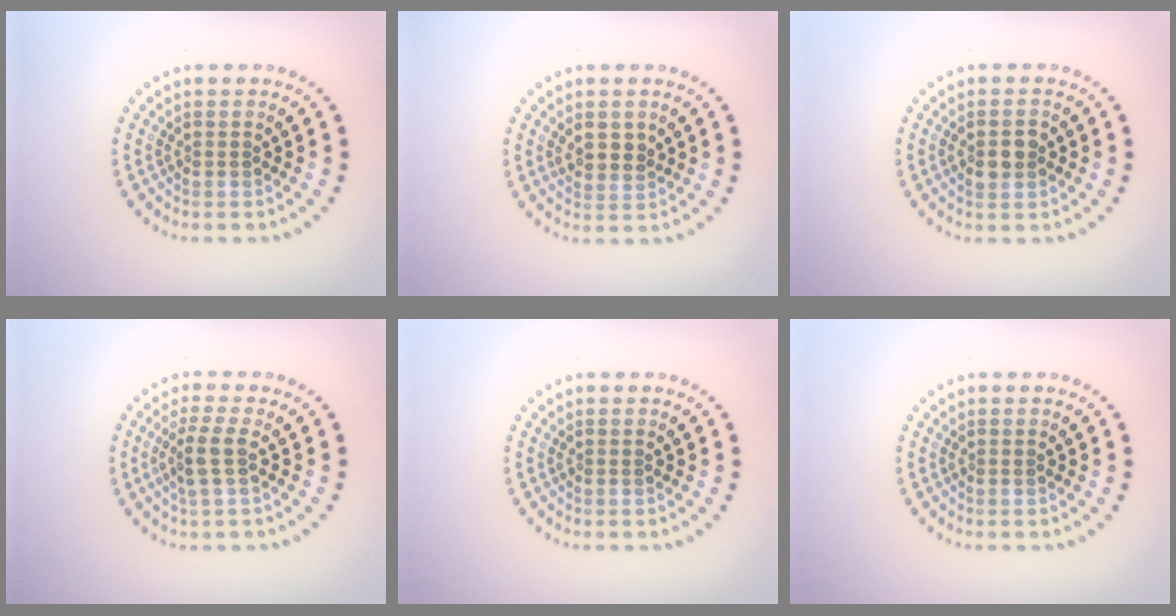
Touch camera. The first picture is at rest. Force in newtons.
{"total": 2.1, "press": 2.0, "slide": 0.6}
{"total": 1.9, "press": 1.9, "slide": 0.1}
{"total": 2.4, "press": 1.9, "slide": 1.5}
{"total": 0.0}
{"total": 0.0}